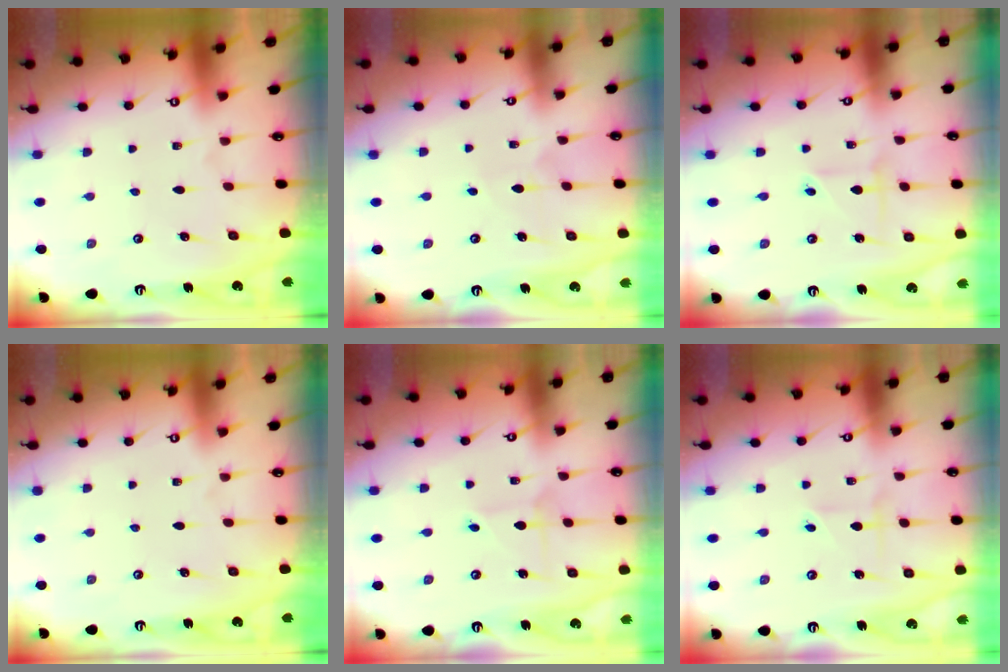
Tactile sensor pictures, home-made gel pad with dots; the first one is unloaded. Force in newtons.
{"total": 3.8, "press": 3.8, "slide": 0.4}
{"total": 2.5, "press": 2.5, "slide": 0.1}
{"total": 0.0}
{"total": 4.3, "press": 4.3, "slide": 0.4}
{"total": 2.1, "press": 1.8, "slide": 1.1}